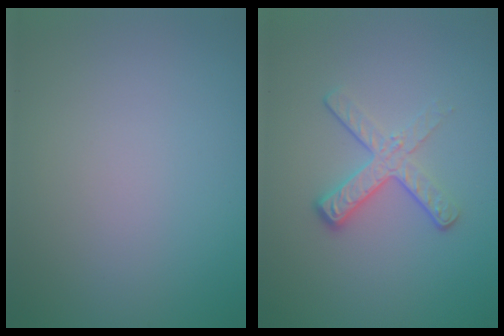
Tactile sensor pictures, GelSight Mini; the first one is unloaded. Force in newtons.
{"total": 3.5, "press": 2.4, "slide": 2.6}